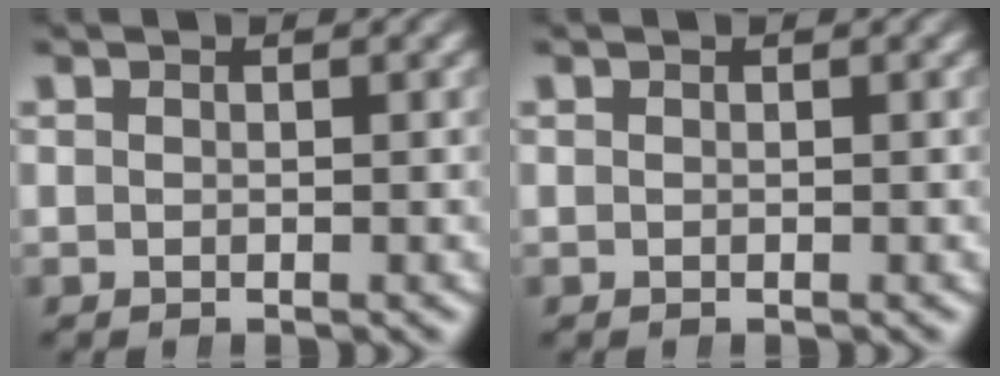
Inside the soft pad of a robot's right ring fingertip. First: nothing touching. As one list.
[{"total": 0.0}]